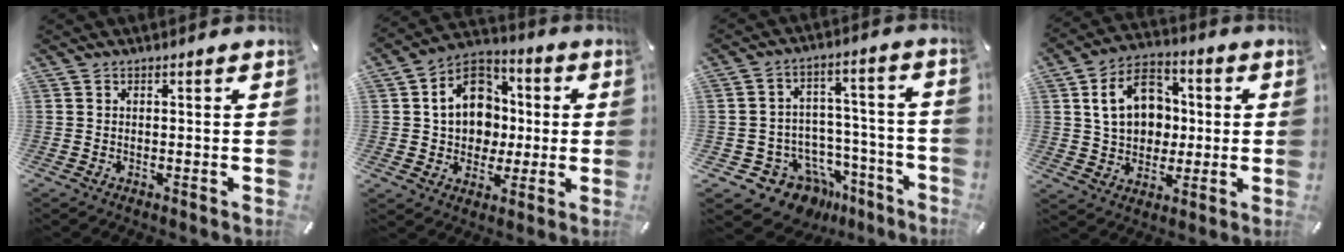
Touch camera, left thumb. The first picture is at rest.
{"total": 13.8, "force": [0.2, 12.1, 6.7], "torque": [-0.114, 0.017, 0.009]}
{"total": 13.0, "force": [-8.7, 8.8, 4.2], "torque": [-0.067, 0.051, -0.141]}
{"total": 14.0, "force": [2.0, 11.2, 8.0], "torque": [-0.141, 0.016, 0.039]}